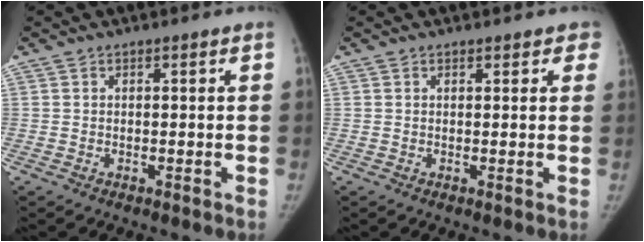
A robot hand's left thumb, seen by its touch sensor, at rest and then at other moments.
{"total": 2.7, "force": [2.1, 1.5, 0.8], "torque": [0.025, -0.004, 0.012]}